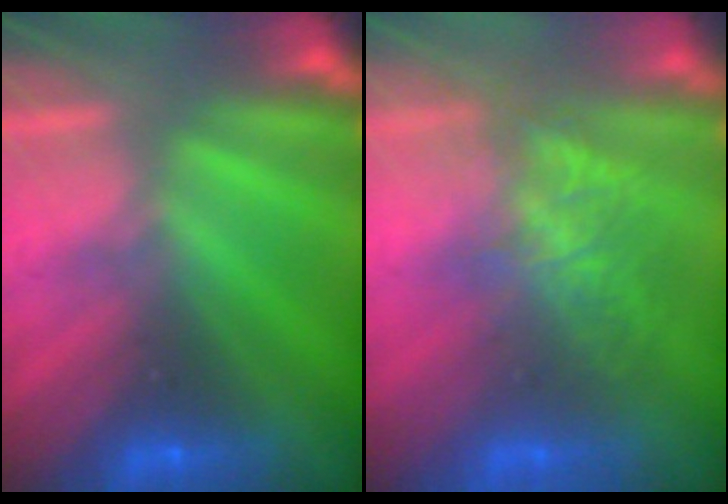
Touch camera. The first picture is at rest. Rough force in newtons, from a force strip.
{"total": 4.6}